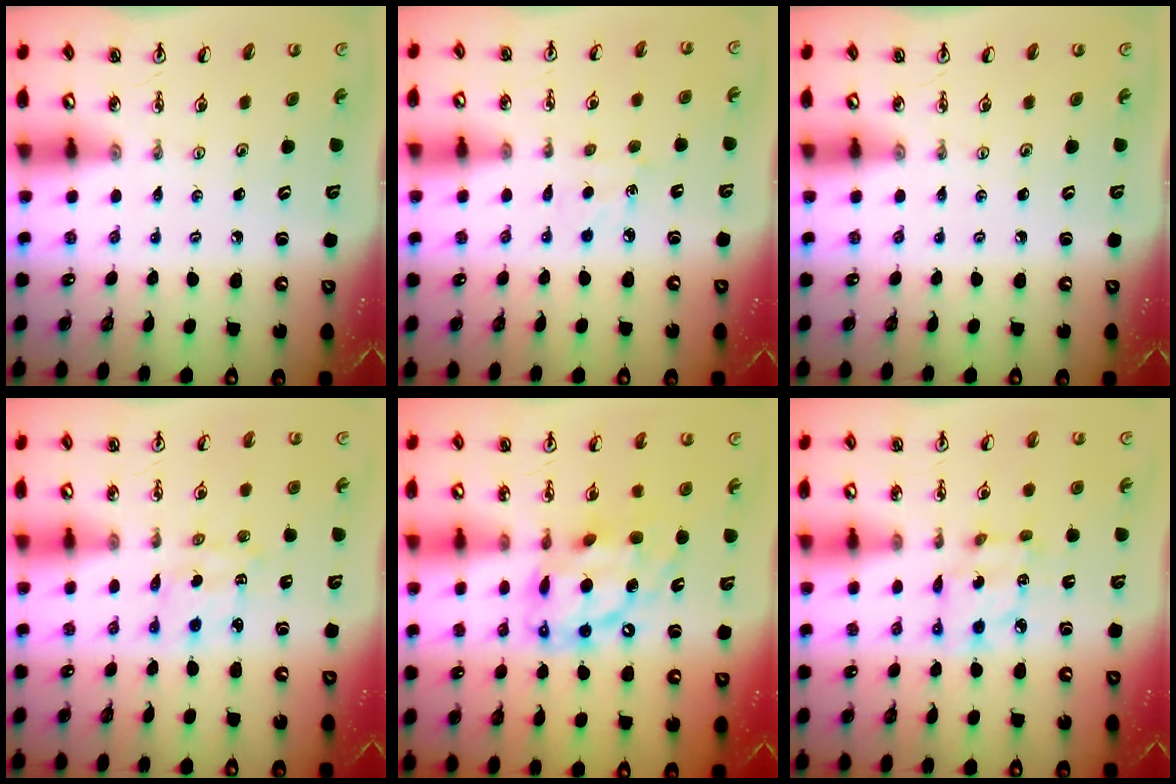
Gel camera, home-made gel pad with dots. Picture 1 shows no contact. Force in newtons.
{"total": 4.2, "press": 4.2, "slide": 0.5}
{"total": 0.0}
{"total": 2.3, "press": 2.3, "slide": 0.4}
{"total": 15.2, "press": 15.1, "slide": 1.4}
{"total": 6.9, "press": 6.9, "slide": 0.4}